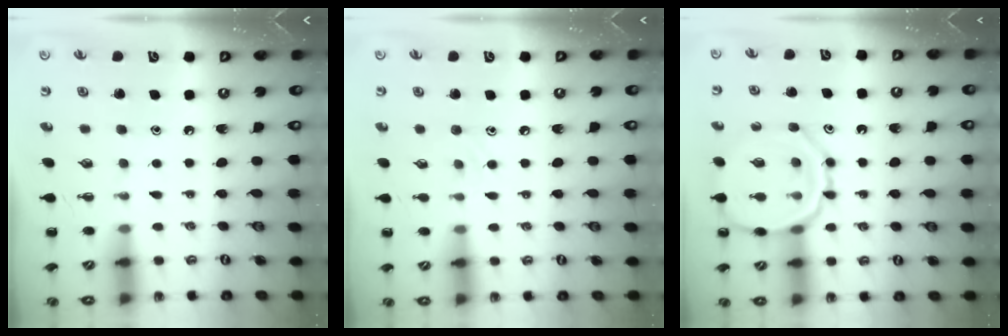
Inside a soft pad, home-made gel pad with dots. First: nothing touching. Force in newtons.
{"total": 6.1, "press": 5.7, "slide": 2.1}
{"total": 14.0, "press": 13.9, "slide": 1.3}